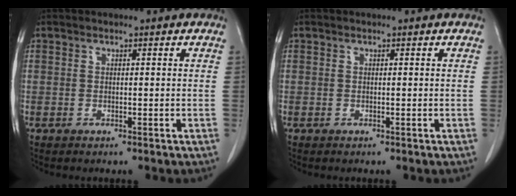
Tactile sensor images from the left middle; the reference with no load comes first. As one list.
[{"total": 0.0}]